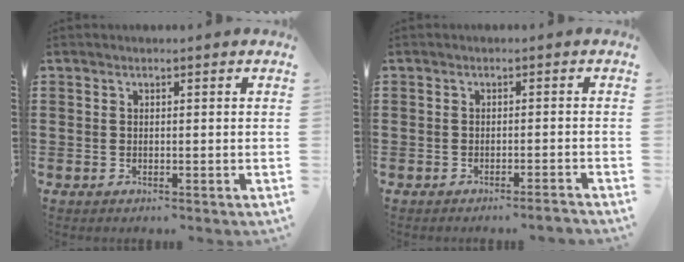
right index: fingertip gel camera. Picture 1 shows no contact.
{"total": 1.4, "force": [-1.3, -0.2, 0.6], "torque": [-0.011, 0.001, -0.025]}